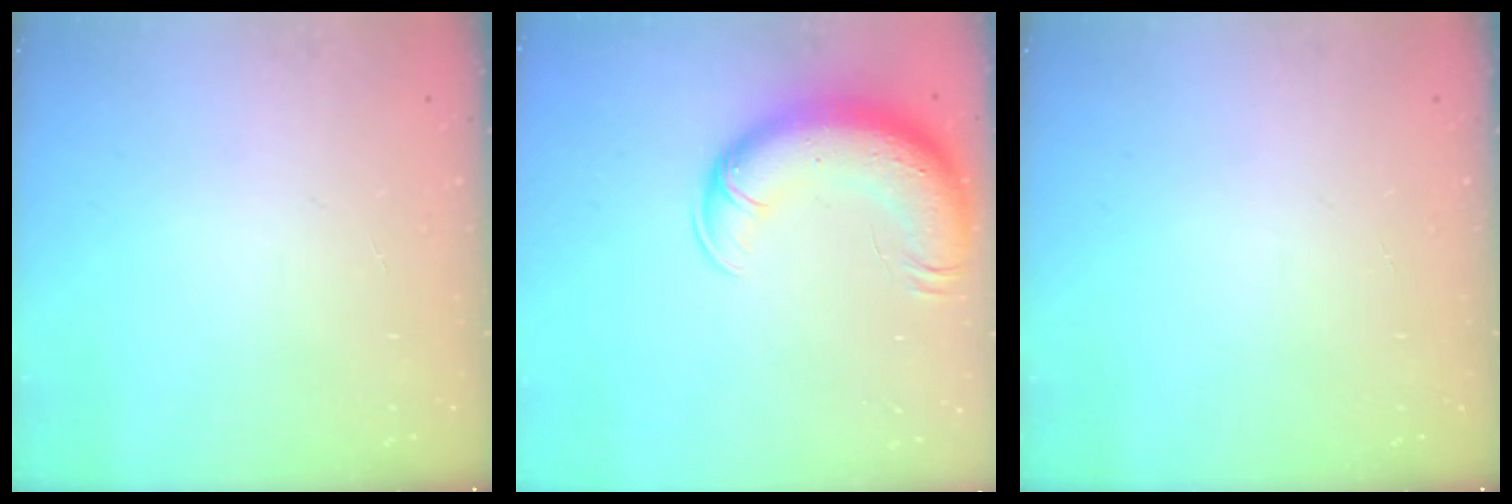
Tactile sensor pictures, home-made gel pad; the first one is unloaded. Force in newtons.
{"total": 15.5, "press": 15.1, "slide": 3.7}
{"total": 0.0}